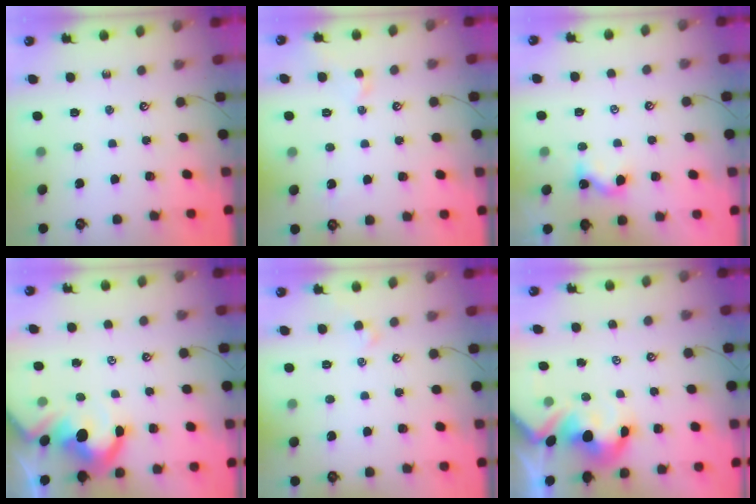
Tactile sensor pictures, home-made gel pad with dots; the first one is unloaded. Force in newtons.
{"total": 0.7, "press": 0.7, "slide": 0.2}
{"total": 1.1, "press": 1.0, "slide": 0.4}
{"total": 8.3, "press": 8.2, "slide": 1.4}
{"total": 2.1, "press": 2.1, "slide": 0.3}
{"total": 5.9, "press": 5.8, "slide": 1.1}